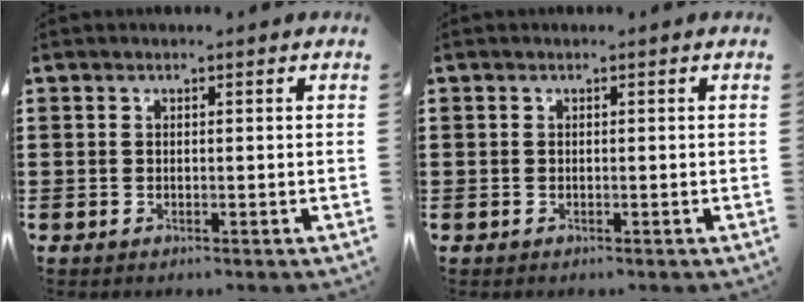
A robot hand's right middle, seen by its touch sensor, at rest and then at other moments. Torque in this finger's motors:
{"motor_torque": [0.51, 0.31, -0.06, -0.01]}